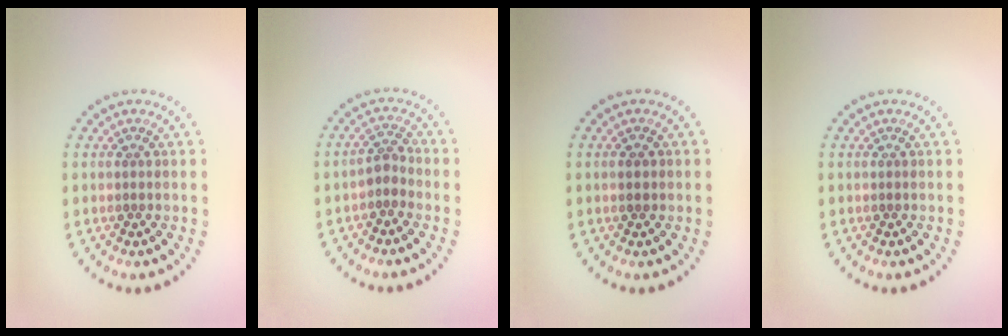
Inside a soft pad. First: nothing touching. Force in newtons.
{"total": 1.7, "press": 1.4, "slide": 1.1}
{"total": 1.1, "press": 1.1, "slide": 0.2}
{"total": 0.0}